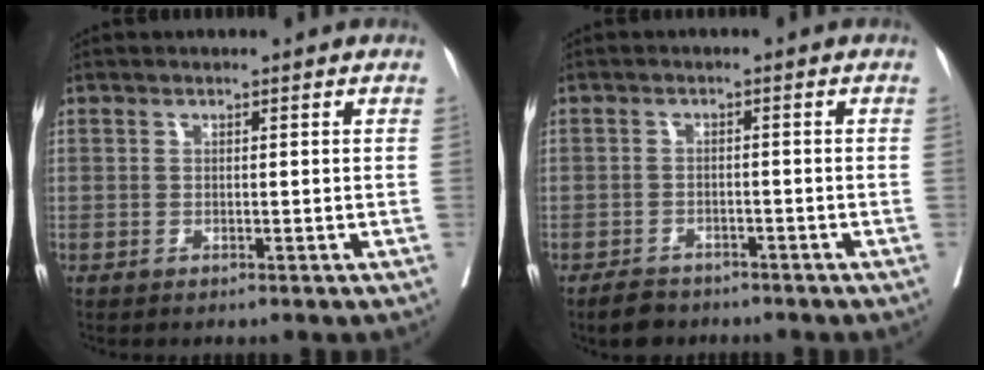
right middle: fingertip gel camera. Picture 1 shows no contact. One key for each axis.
{"total": 3.7, "fx": -3.1, "fy": 1.8, "fz": 1.0, "tx": -0.022, "ty": 0.000, "tz": -0.050}